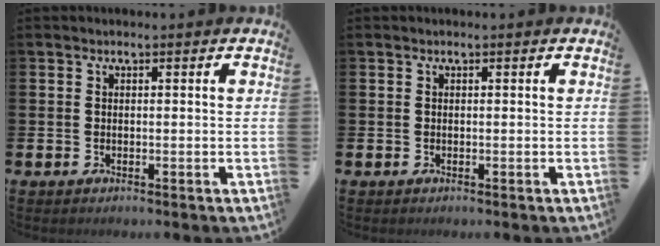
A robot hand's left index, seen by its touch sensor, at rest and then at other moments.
{"total": 0.0}